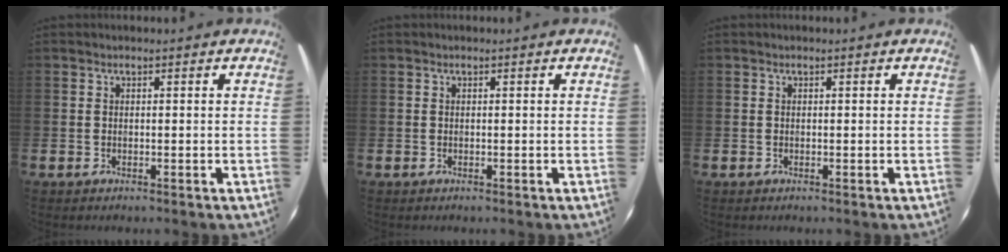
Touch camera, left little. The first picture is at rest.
{"total": 0.0}
{"total": 0.0}